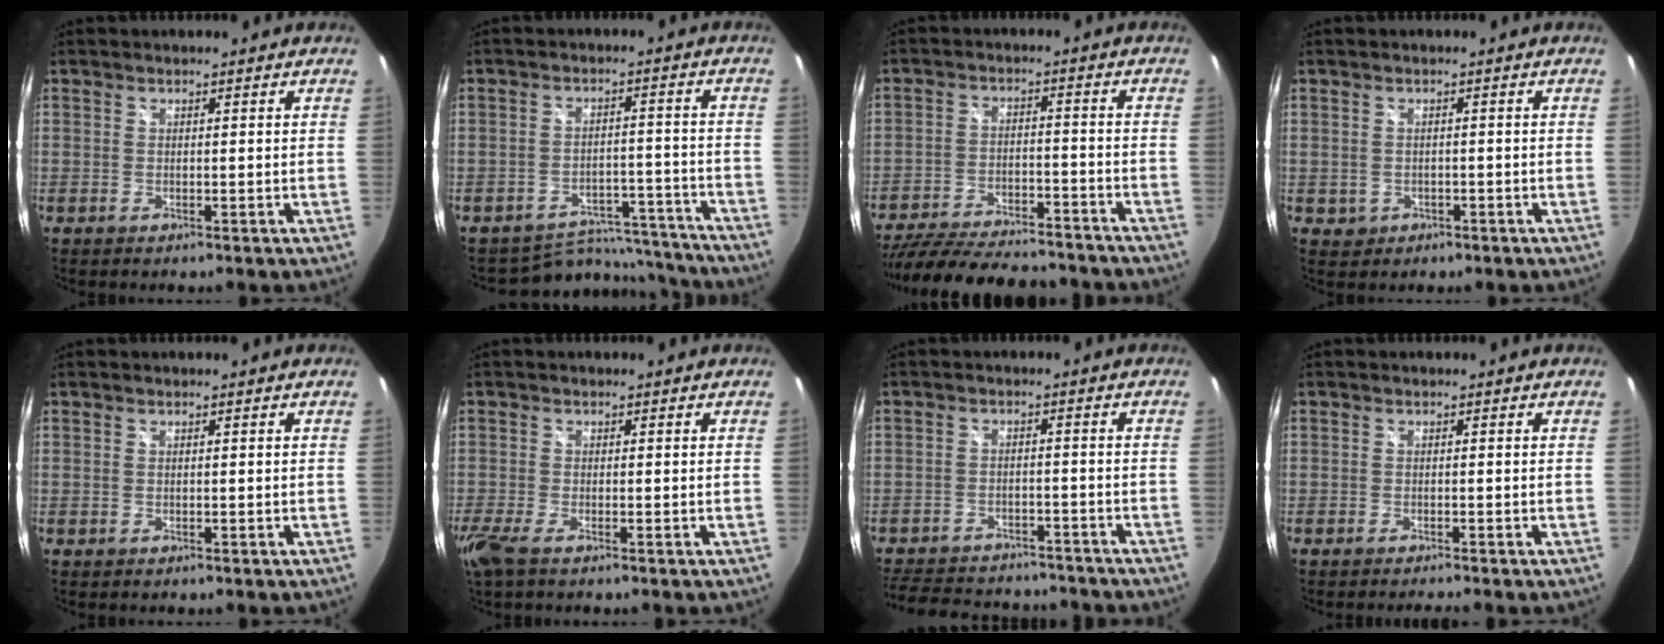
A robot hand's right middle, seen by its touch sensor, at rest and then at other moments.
{"total": 12.4, "force": [-11.6, 4.0, 1.0], "torque": [-0.021, 0.030, -0.152]}
{"total": 21.9, "force": [-18.8, 4.8, 10.2], "torque": [-0.201, -0.033, -0.281]}
{"total": 2.4, "force": [-0.5, 2.2, 0.8], "torque": [-0.020, 0.001, 0.001]}
{"total": 0.0}
{"total": 3.7, "force": [-2.5, 0.7, 2.7], "torque": [-0.066, -0.014, -0.051]}
{"total": 18.5, "force": [-15.4, 7.5, 6.9], "torque": [-0.160, 0.020, -0.207]}
{"total": 1.9, "force": [-1.8, -0.2, 0.6], "torque": [-0.013, -0.014, -0.031]}